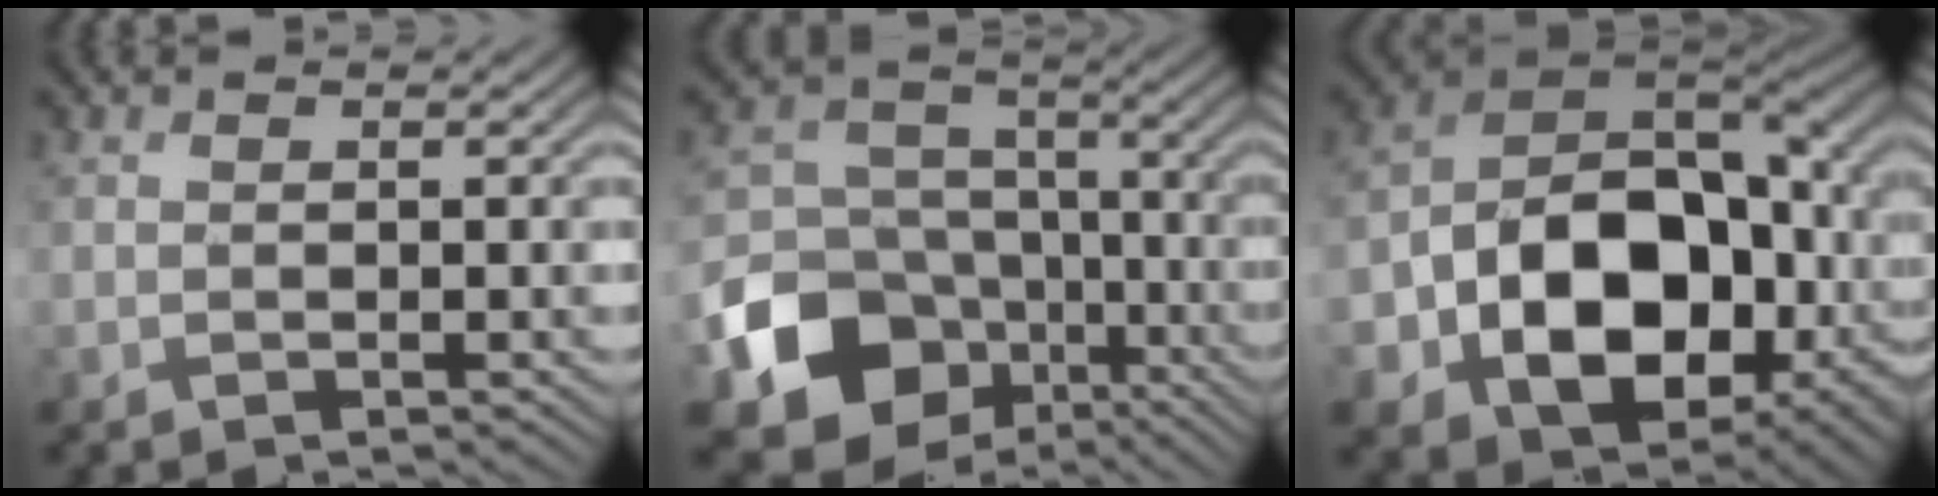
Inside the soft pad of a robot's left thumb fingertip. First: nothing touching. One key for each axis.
{"total": 12.6, "fx": -5.4, "fy": 10.1, "fz": 5.4, "tx": -0.137, "ty": -0.023, "tz": -0.099}
{"total": 16.9, "fx": -3.5, "fy": 12.0, "fz": 11.5, "tx": -0.202, "ty": -0.035, "tz": -0.051}